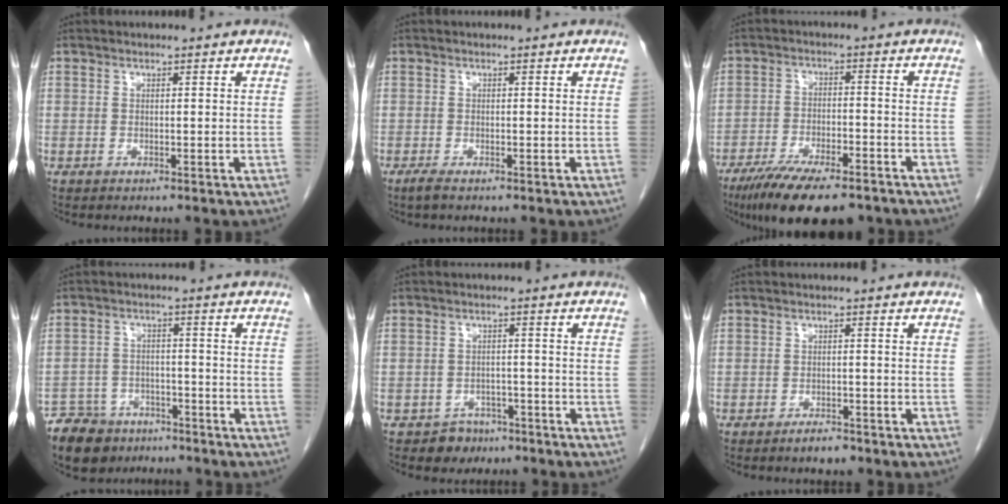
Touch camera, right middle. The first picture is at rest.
{"total": 1.3, "force": [-1.0, 0.2, 0.9], "torque": [-0.028, -0.005, -0.020]}
{"total": 13.7, "force": [-10.4, 3.7, 8.2], "torque": [-0.134, -0.019, -0.166]}
{"total": 8.4, "force": [-6.4, 5.1, 1.8], "torque": [-0.041, 0.004, -0.104]}
{"total": 3.7, "force": [-2.5, 2.7, 0.3], "torque": [-0.003, 0.012, -0.032]}
{"total": 2.3, "force": [-1.8, 0.7, 1.2], "torque": [-0.023, 0.000, -0.025]}